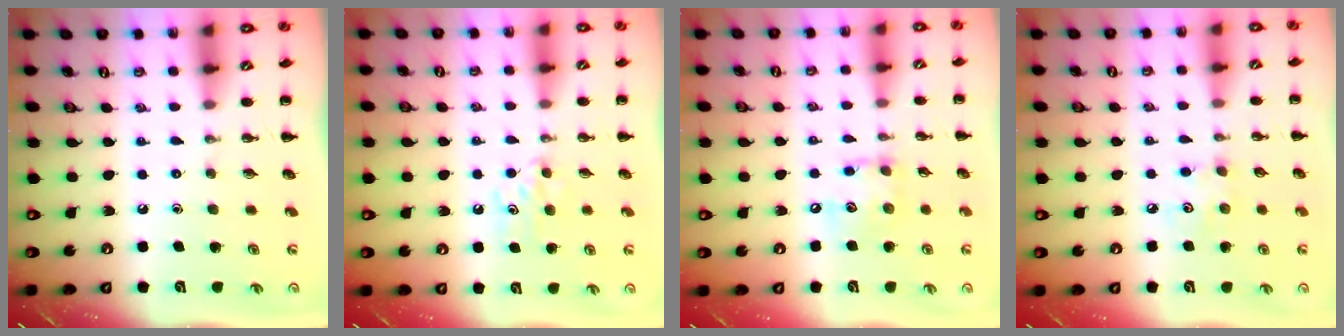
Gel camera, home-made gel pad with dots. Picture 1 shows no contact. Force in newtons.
{"total": 5.1, "press": 4.9, "slide": 1.5}
{"total": 9.6, "press": 9.6, "slide": 0.7}
{"total": 3.8, "press": 3.8, "slide": 0.7}